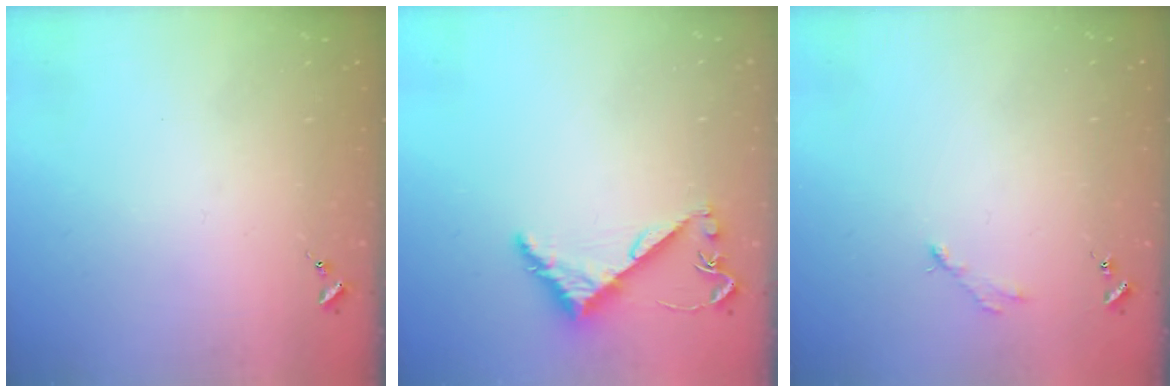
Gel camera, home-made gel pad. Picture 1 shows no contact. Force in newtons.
{"total": 5.2, "press": 5.2, "slide": 0.4}
{"total": 2.8, "press": 2.8, "slide": 0.4}